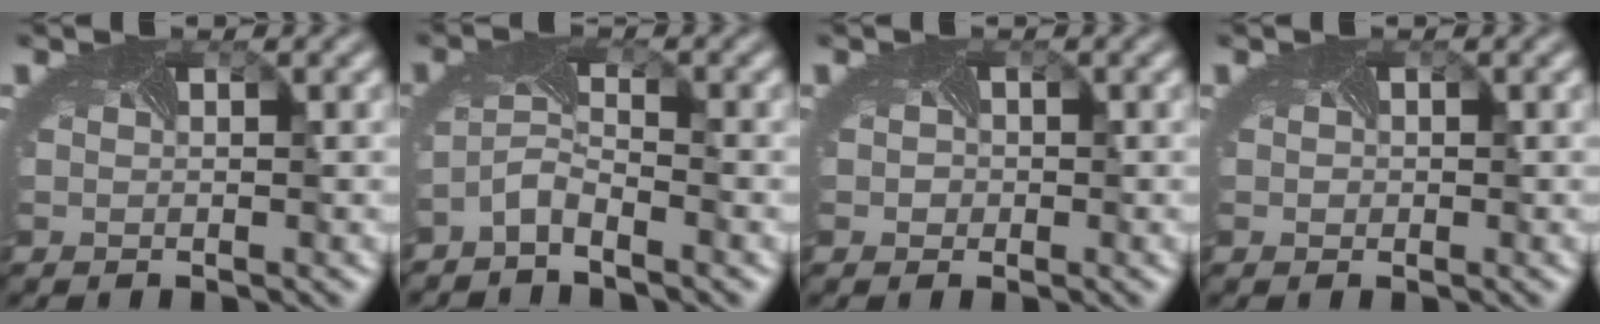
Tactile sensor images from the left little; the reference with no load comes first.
{"total": 2.2, "force": [-1.9, 0.3, 0.9], "torque": [-0.030, -0.005, -0.047]}
{"total": 1.5, "force": [0.1, 1.4, 0.4], "torque": [0.002, 0.001, -0.004]}
{"total": 0.9, "force": [0.2, 0.9, 0.2], "torque": [0.002, -0.002, 0.002]}